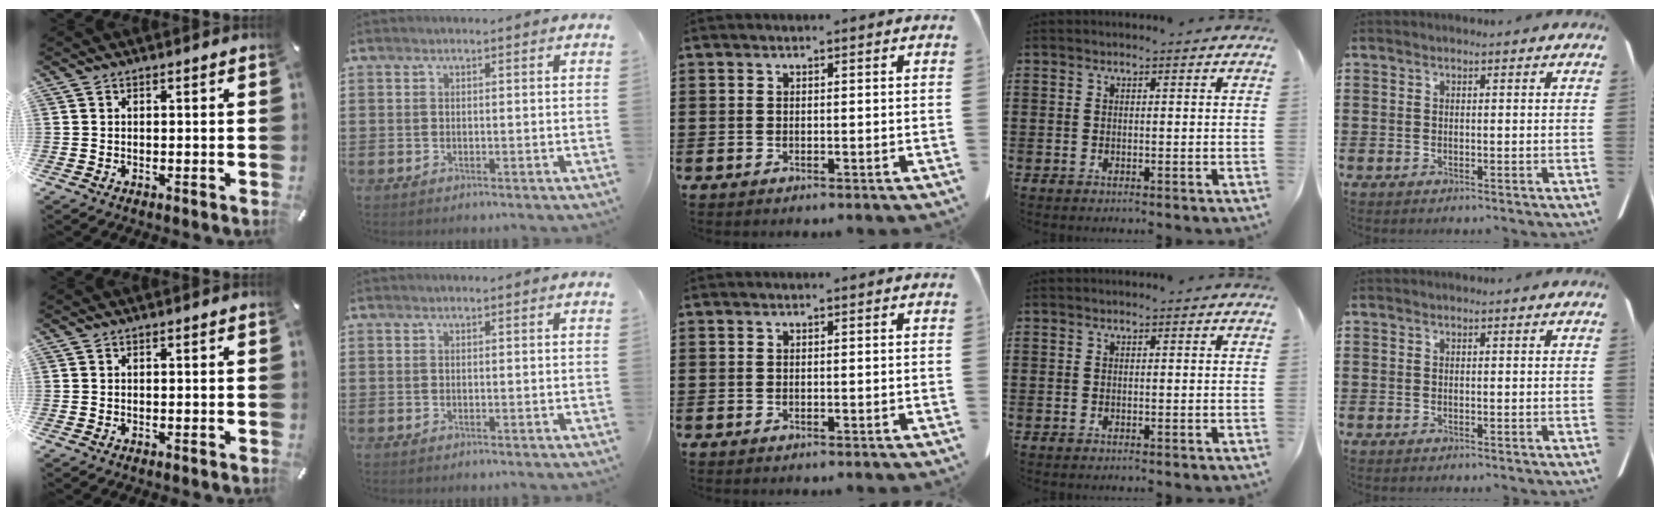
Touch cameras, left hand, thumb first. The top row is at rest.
{}